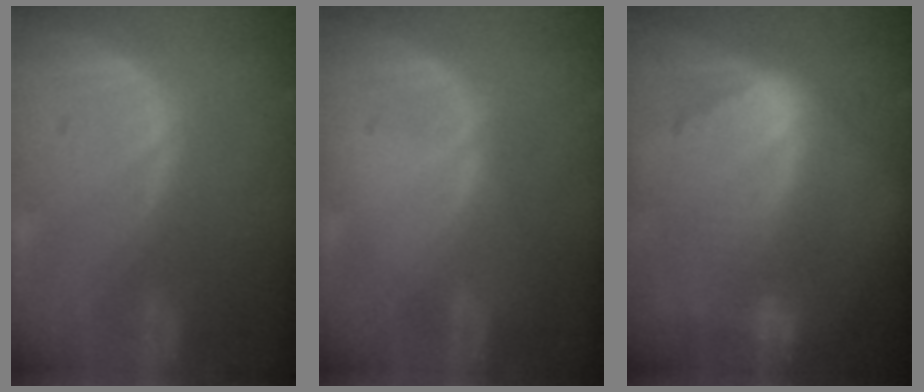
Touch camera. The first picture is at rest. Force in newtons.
{"total": 0.0}
{"total": 9.5, "press": 8.2, "slide": 4.8}